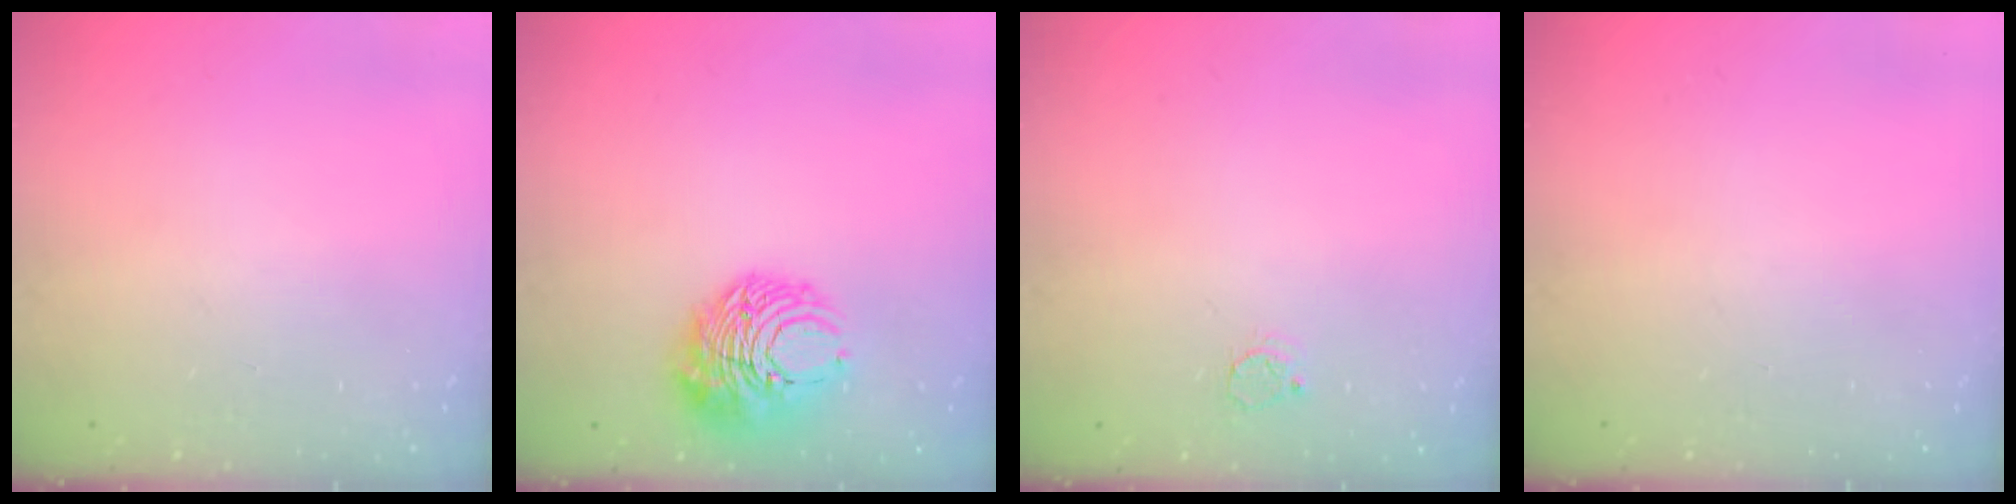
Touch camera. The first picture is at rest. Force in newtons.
{"total": 10.1, "press": 10.0, "slide": 1.3}
{"total": 3.1, "press": 3.1, "slide": 0.1}
{"total": 0.0}